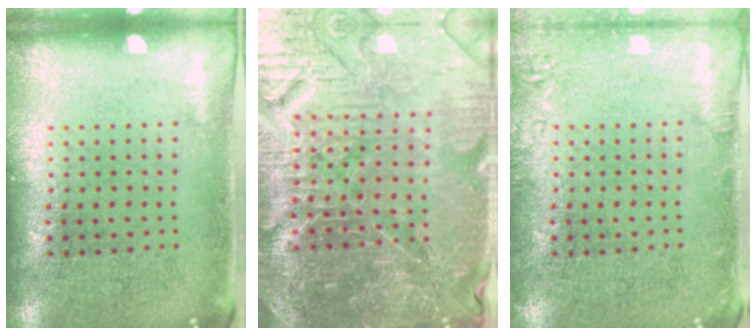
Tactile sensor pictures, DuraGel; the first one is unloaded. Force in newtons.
{"total": 5.7, "press": 5.3, "slide": 1.9}
{"total": 1.8, "press": 1.7, "slide": 0.4}